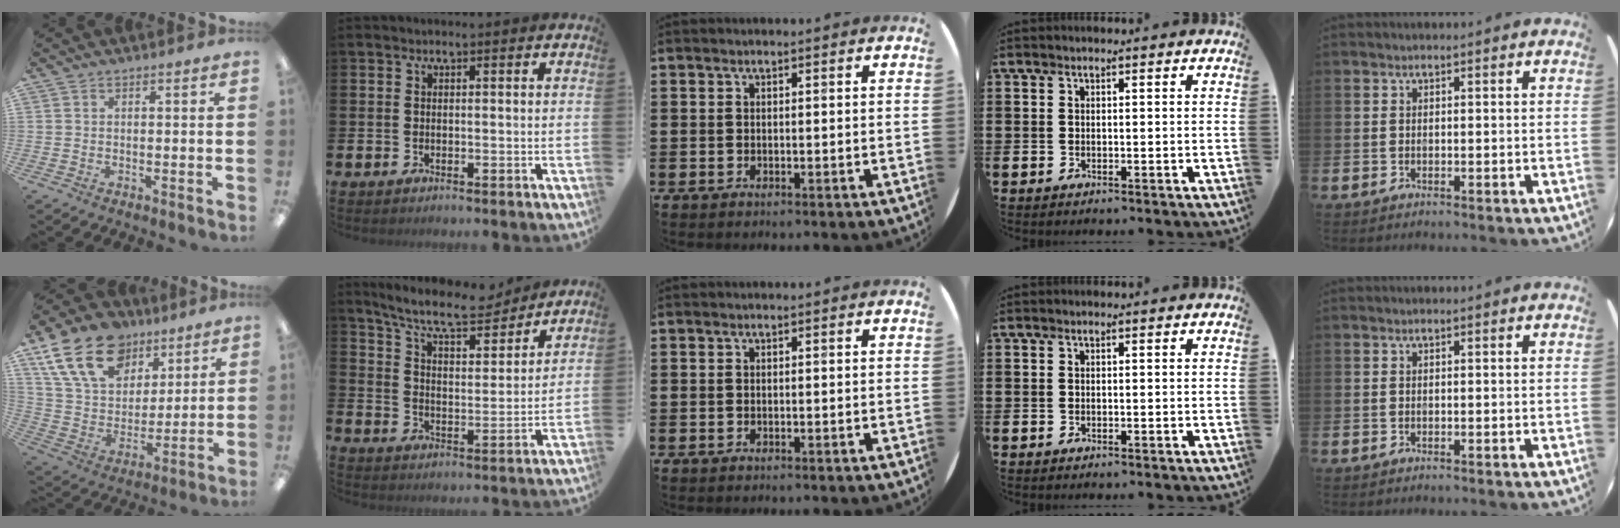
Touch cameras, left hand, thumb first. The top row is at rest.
{"thumb": {"total": 20.8, "force": [12.2, 13.3, 10.4], "torque": [-0.192, -0.046, 0.228]}, "index": {"total": 9.8, "force": [8.9, 2.0, 3.7], "torque": [-0.096, -0.051, 0.156]}}